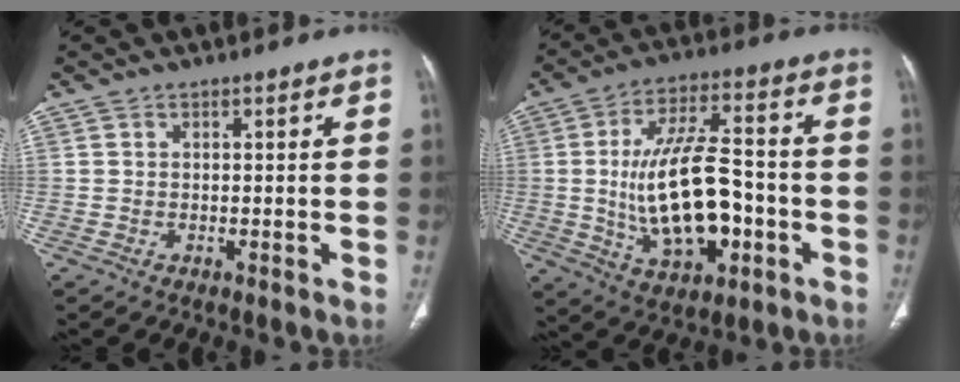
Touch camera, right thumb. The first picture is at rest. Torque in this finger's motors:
{"motor_torque": [-0.09, 1.23, 0.68, 0.62, 0.22]}